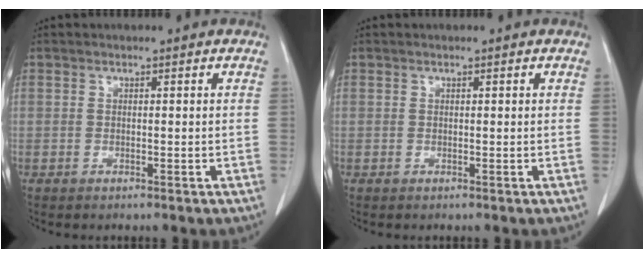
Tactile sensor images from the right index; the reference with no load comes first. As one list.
[{"total": 0.0}]